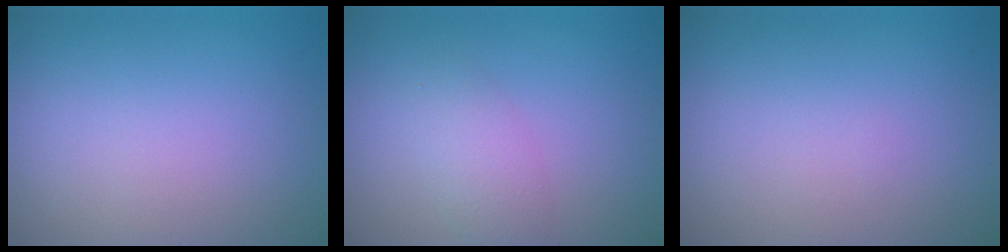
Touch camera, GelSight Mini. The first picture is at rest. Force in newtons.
{"total": 2.3, "press": 2.3, "slide": 0.1}
{"total": 0.0}